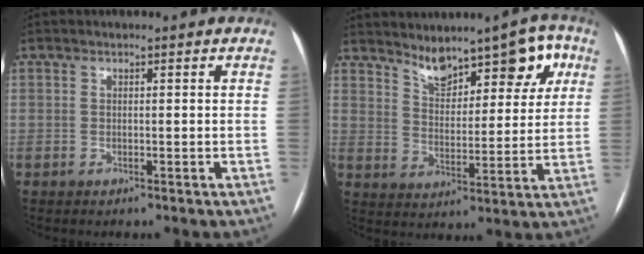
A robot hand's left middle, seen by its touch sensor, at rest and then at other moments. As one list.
[{"total": 10.6, "force": [7.1, 4.2, 6.7], "torque": [-0.082, 0.019, 0.113]}]